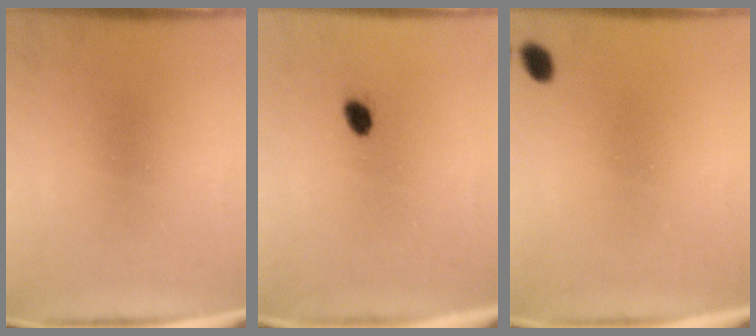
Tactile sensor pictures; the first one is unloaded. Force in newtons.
{"total": 2.0}
{"total": 1.8}